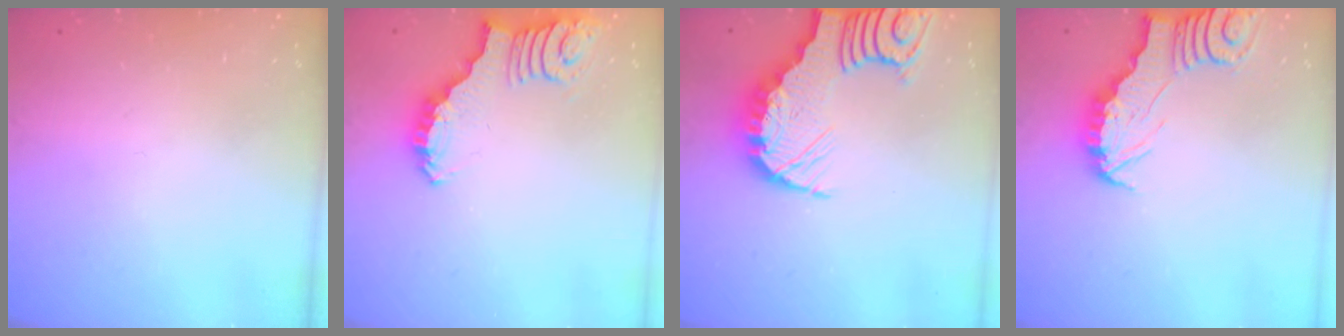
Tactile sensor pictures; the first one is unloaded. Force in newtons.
{"total": 2.6, "press": 2.6, "slide": 0.5}
{"total": 7.4, "press": 7.4, "slide": 1.1}
{"total": 2.6, "press": 2.6, "slide": 0.2}